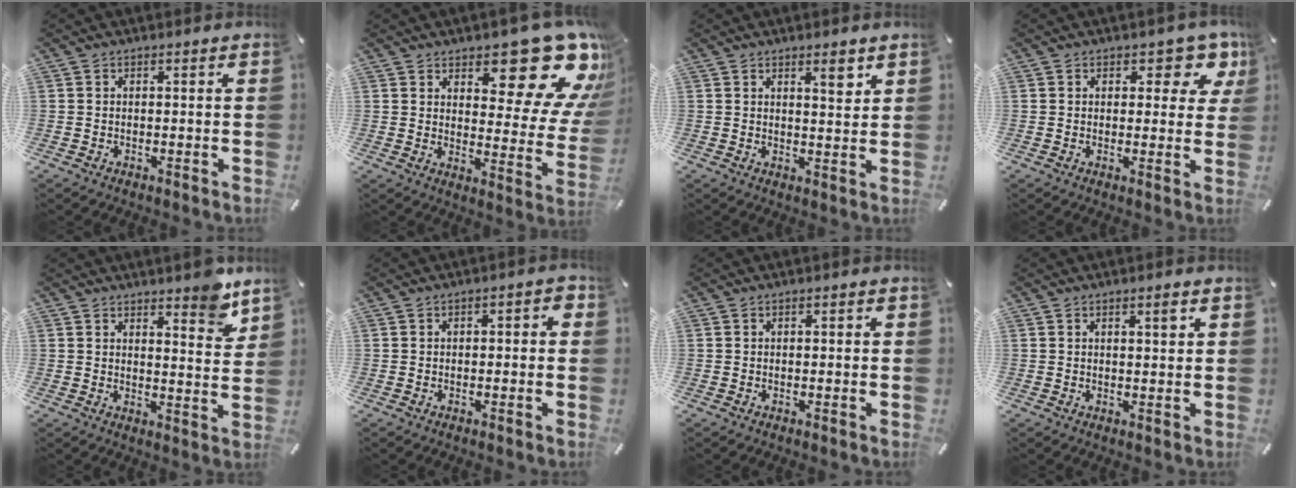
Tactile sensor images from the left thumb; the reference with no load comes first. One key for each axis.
{"total": 19.5, "fx": 12.8, "fy": 8.9, "fz": 11.7, "tx": -0.120, "ty": -0.113, "tz": 0.211}
{"total": 4.8, "fx": 3.0, "fy": 1.6, "fz": 3.3, "tx": -0.031, "ty": -0.021, "tz": 0.043}
{"total": 7.0, "fx": 3.8, "fy": 4.0, "fz": 4.3, "tx": -0.038, "ty": -0.021, "tz": 0.058}
{"total": 6.9, "fx": 5.6, "fy": 2.4, "fz": 3.2, "tx": -0.023, "ty": -0.044, "tz": 0.092}
{"total": 2.2, "fx": -0.6, "fy": 1.2, "fz": 1.8, "tx": -0.023, "ty": 0.007, "tz": -0.015}
{"total": 0.6, "fx": -0.1, "fy": 0.4, "fz": 0.5, "tx": -0.007, "ty": 0.002, "tz": -0.002}
{"total": 2.2, "fx": 1.1, "fy": 0.5, "fz": 1.8, "tx": -0.030, "ty": -0.001, "tz": 0.015}